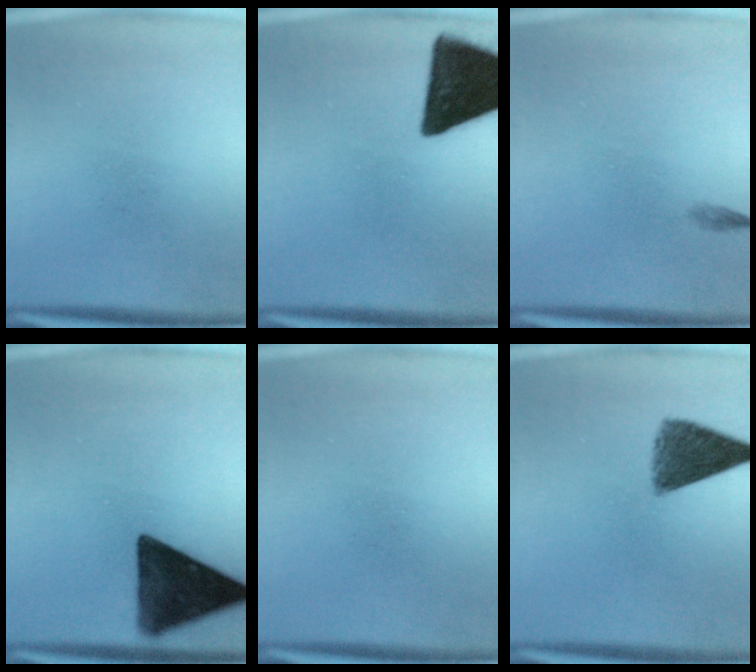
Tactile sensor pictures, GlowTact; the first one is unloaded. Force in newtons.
{"total": 16.7}
{"total": 0.6}
{"total": 14.5}
{"total": 0.0}
{"total": 7.8}